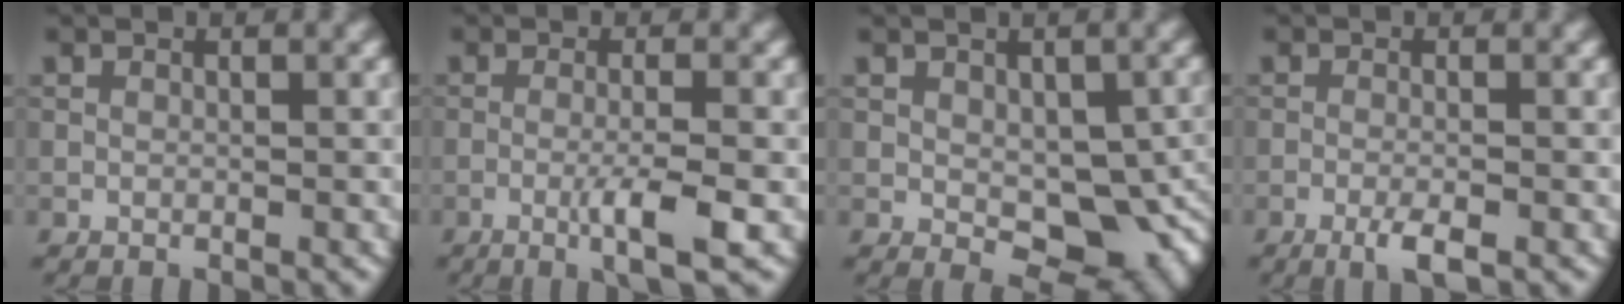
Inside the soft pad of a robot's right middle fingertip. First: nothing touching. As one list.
[{"total": 3.8, "force": [-1.3, 0.4, 3.6], "torque": [-0.057, 0.003, -0.028]}, {"total": 8.0, "force": [-0.8, 4.9, 6.3], "torque": [-0.089, -0.023, 0.003]}, {"total": 2.3, "force": [-1.3, 0.3, 1.9], "torque": [-0.035, -0.001, -0.027]}]